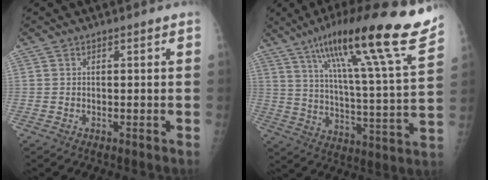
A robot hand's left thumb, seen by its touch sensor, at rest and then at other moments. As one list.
[{"total": 25.0, "force": [17.0, 2.0, 18.2], "torque": [-0.268, -0.060, 0.261]}]